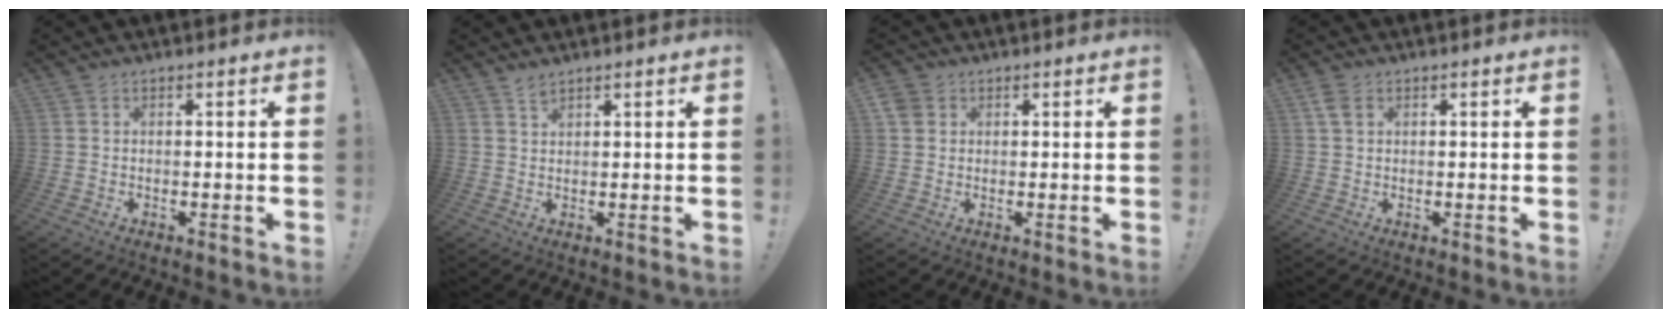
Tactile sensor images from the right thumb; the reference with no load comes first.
{"total": 2.1, "force": [1.8, 0.5, 0.9], "torque": [-0.006, -0.011, 0.031]}
{"total": 3.3, "force": [1.5, 2.7, 1.1], "torque": [-0.018, 0.001, 0.029]}
{"total": 3.0, "force": [1.4, 1.8, 2.0], "torque": [-0.033, 0.000, 0.024]}